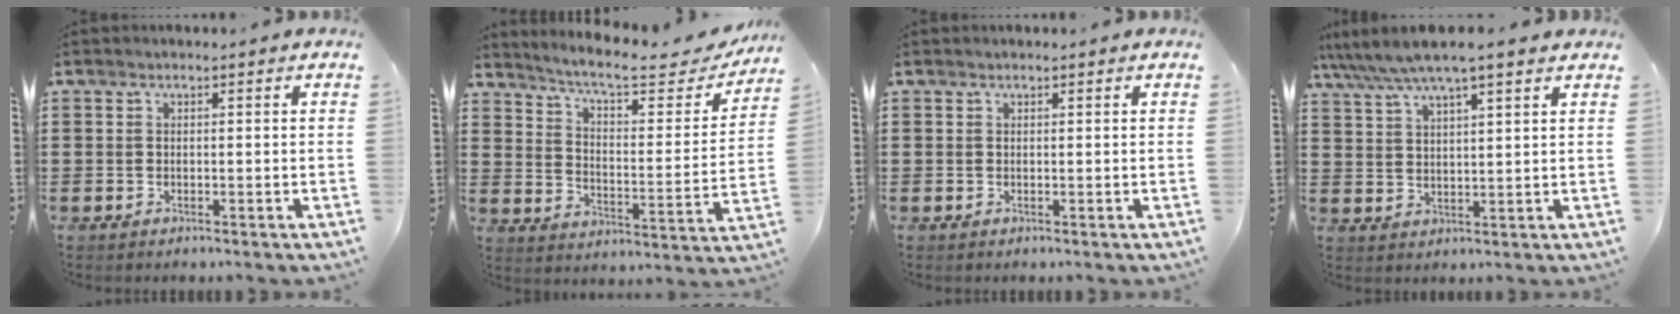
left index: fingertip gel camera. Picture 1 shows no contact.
{"total": 7.1, "force": [6.0, 0.7, 3.6], "torque": [-0.089, -0.038, 0.095]}
{"total": 0.0}
{"total": 5.6, "force": [4.5, 0.5, 3.2], "torque": [-0.077, -0.015, 0.078]}